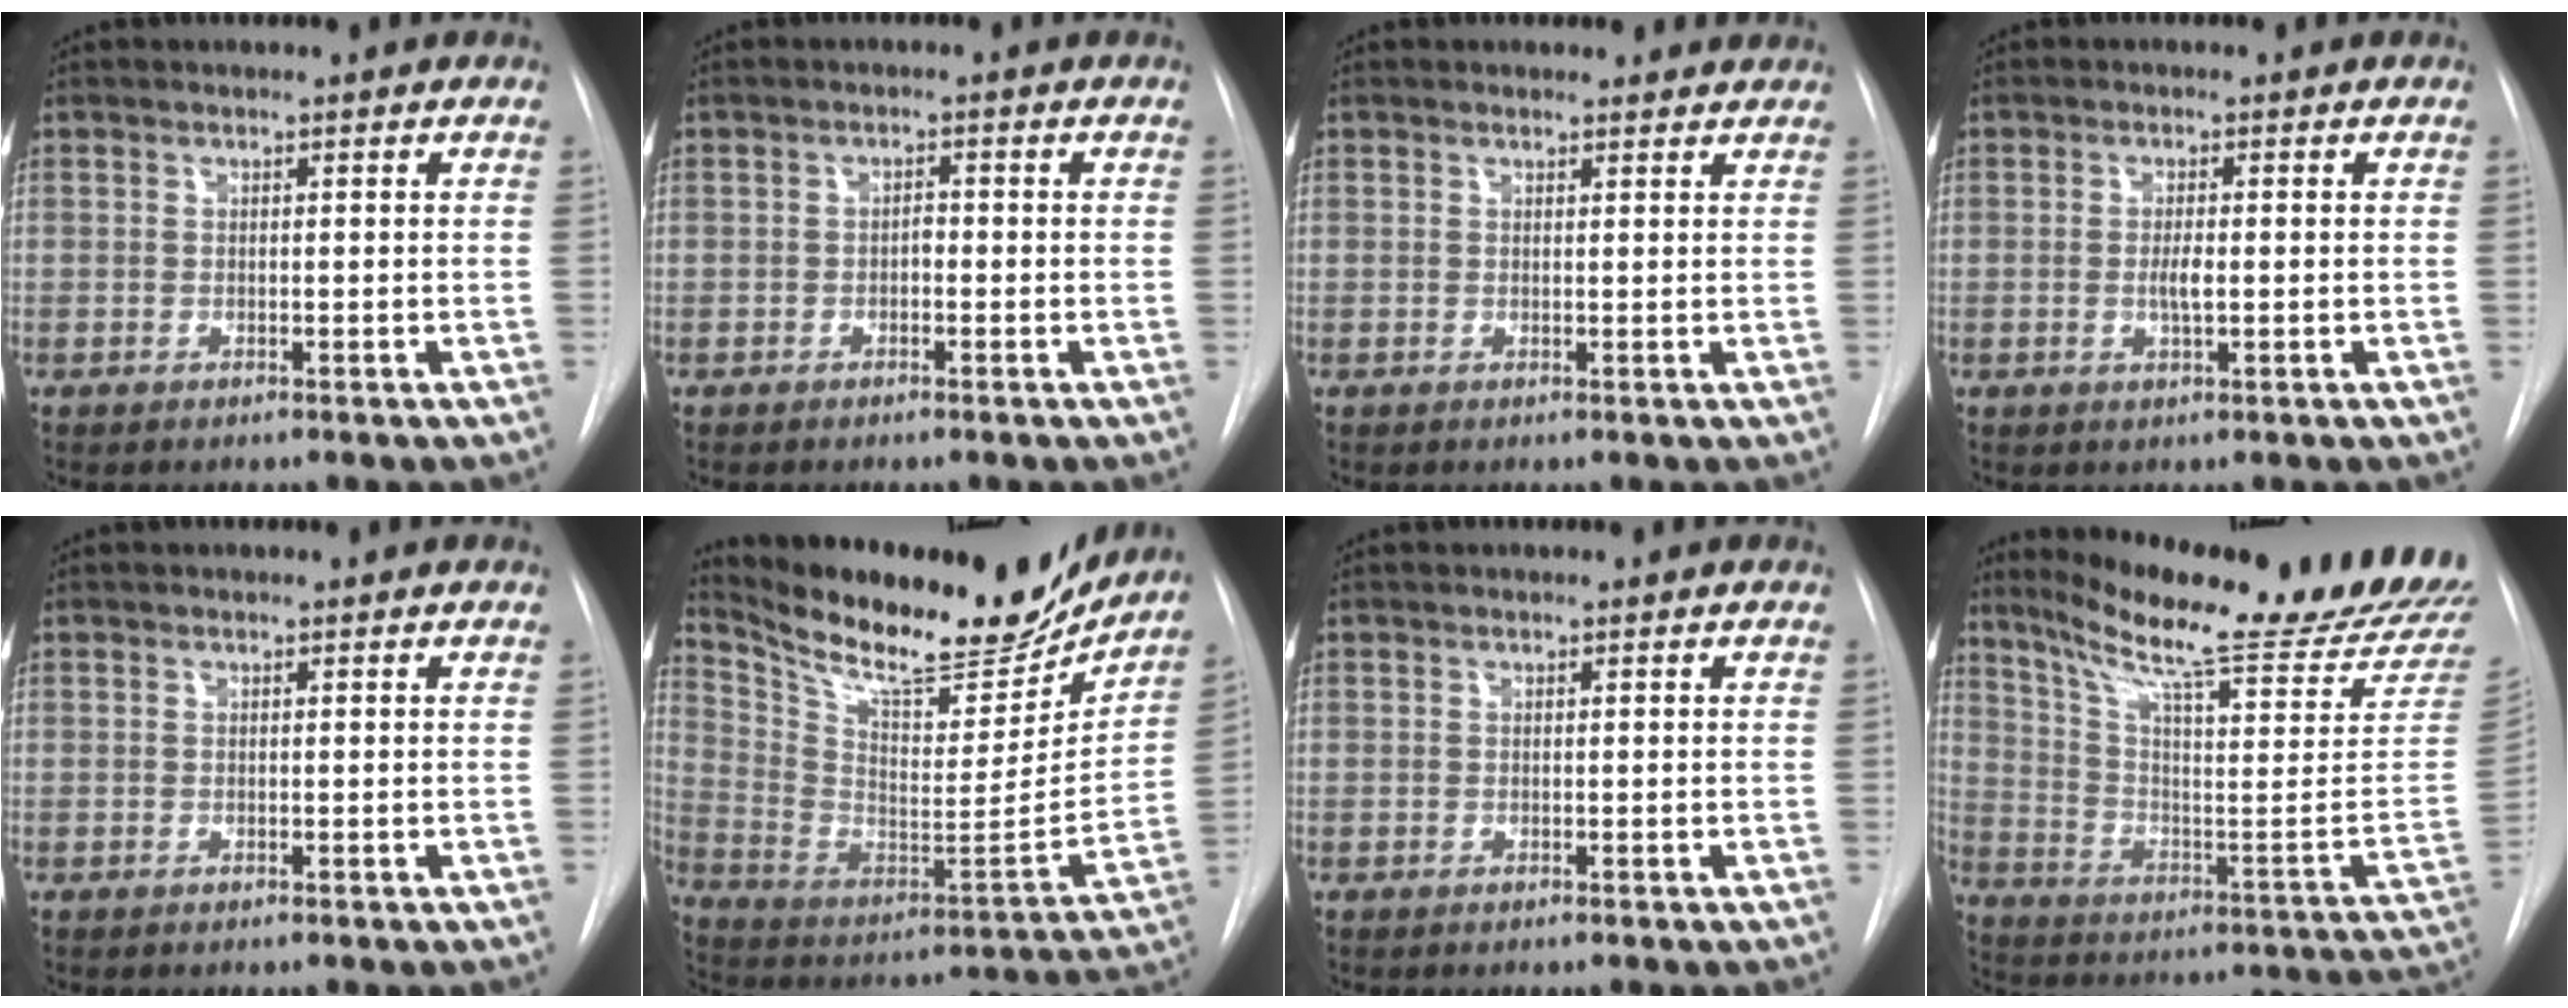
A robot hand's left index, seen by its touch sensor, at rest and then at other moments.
{"total": 1.7, "force": [-1.3, 0.7, 0.9], "torque": [-0.011, -0.001, -0.022]}
{"total": 1.6, "force": [1.4, 0.8, -0.1], "torque": [-0.004, -0.004, 0.004]}
{"total": 2.4, "force": [-1.1, 0.4, 2.1], "torque": [-0.043, -0.007, -0.015]}
{"total": 0.0}
{"total": 23.8, "force": [20.2, 5.9, 11.0], "torque": [-0.195, -0.030, 0.311]}
{"total": 0.0}
{"total": 26.2, "force": [22.3, 0.2, 13.8], "torque": [-0.221, -0.102, 0.310]}